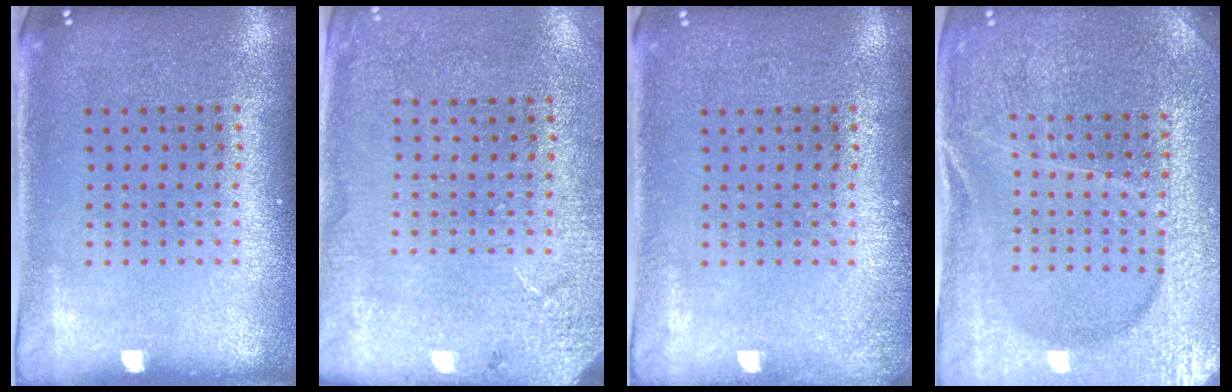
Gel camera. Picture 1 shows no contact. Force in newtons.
{"total": 2.6, "press": 2.4, "slide": 0.9}
{"total": 0.9, "press": 0.9, "slide": 0.2}
{"total": 4.2, "press": 4.0, "slide": 1.2}